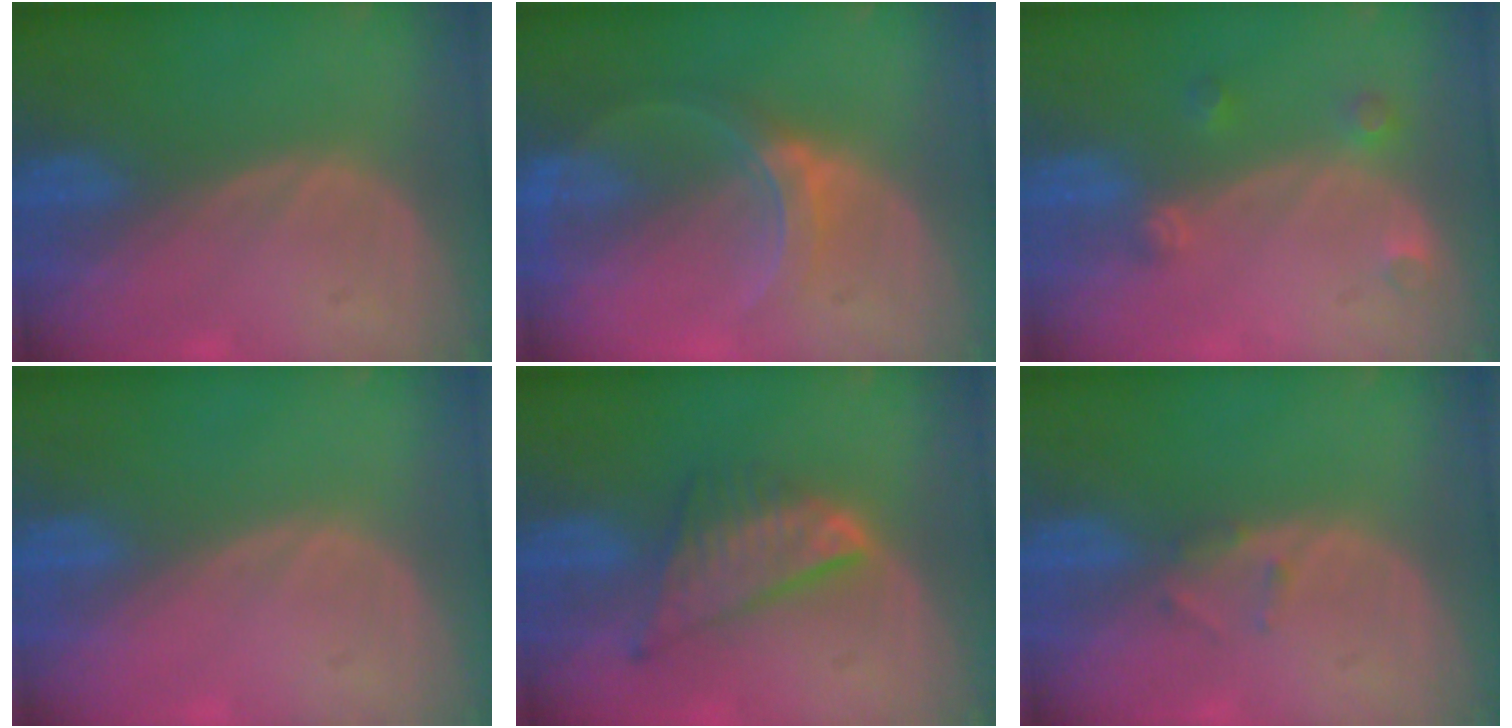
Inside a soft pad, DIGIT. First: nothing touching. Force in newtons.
{"total": 6.0, "press": 5.5, "slide": 2.3}
{"total": 2.6, "press": 2.6, "slide": 0.2}
{"total": 0.0}
{"total": 8.1, "press": 6.9, "slide": 4.2}
{"total": 1.3, "press": 1.3, "slide": 0.4}